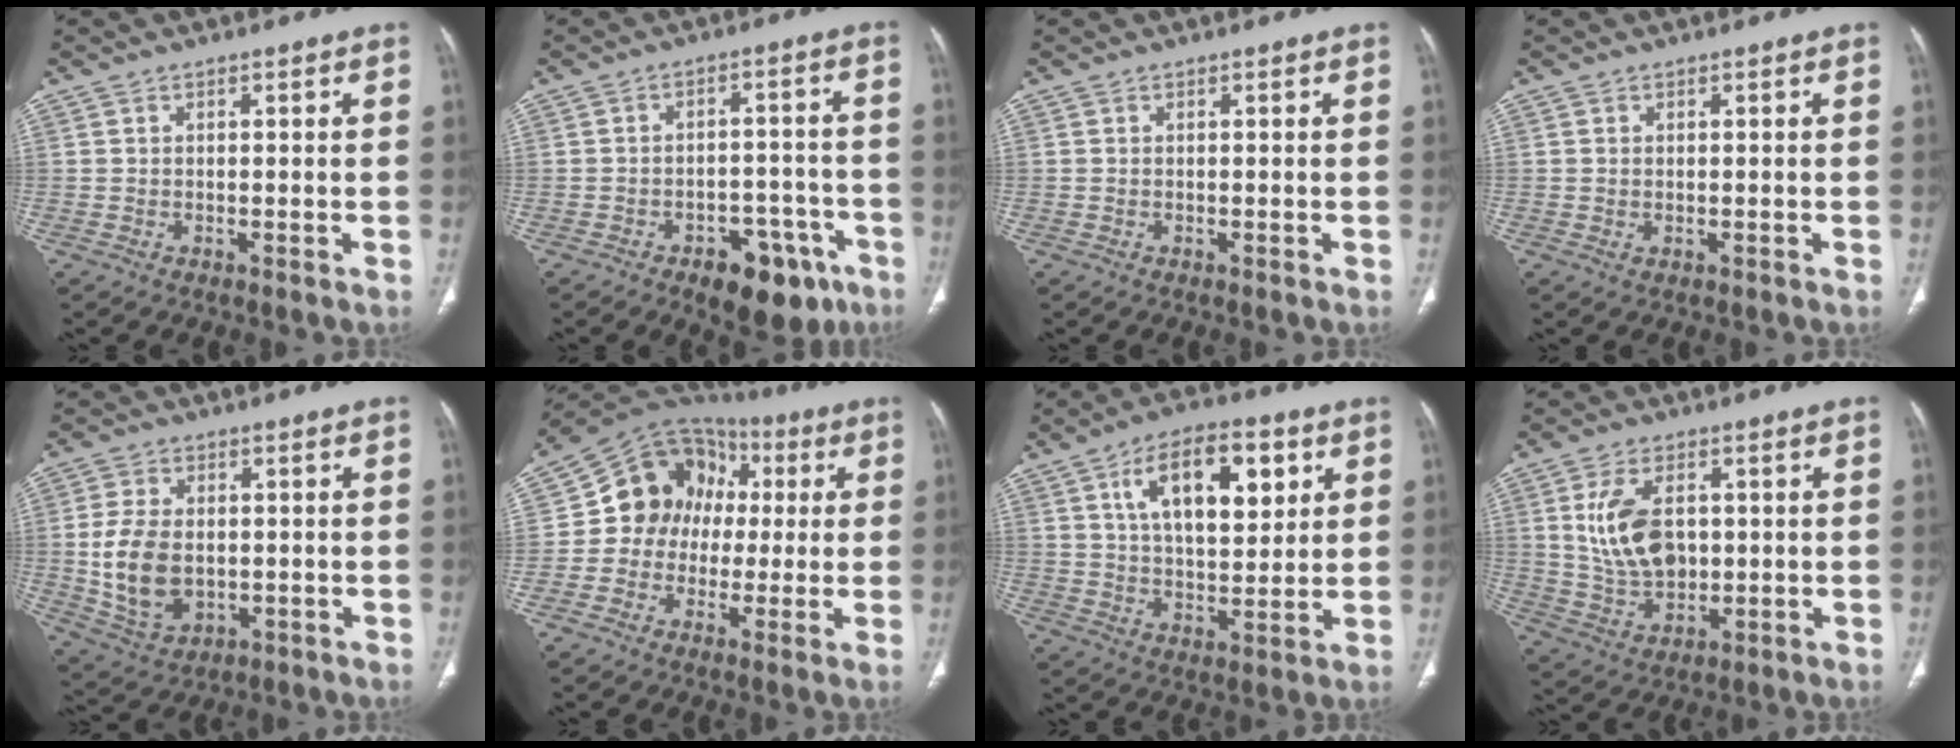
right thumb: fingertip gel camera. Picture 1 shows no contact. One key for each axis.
{"total": 11.9, "fx": -6.8, "fy": 6.5, "fz": 7.2, "tx": -0.060, "ty": 0.043, "tz": -0.087}
{"total": 0.0}
{"total": 0.5, "fx": 0.0, "fy": 0.4, "fz": 0.4, "tx": -0.013, "ty": 0.000, "tz": 0.004}
{"total": 11.7, "fx": -0.6, "fy": 7.8, "fz": 8.6, "tx": -0.157, "ty": -0.003, "tz": 0.003}
{"total": 14.9, "fx": 0.5, "fy": 12.8, "fz": 7.6, "tx": -0.084, "ty": 0.039, "tz": -0.002}
{"total": 16.3, "fx": 6.1, "fy": 8.1, "fz": 12.8, "tx": -0.171, "ty": -0.014, "tz": 0.100}
{"total": 11.5, "fx": 1.8, "fy": 7.3, "fz": 8.6, "tx": -0.149, "ty": -0.008, "tz": 0.047}